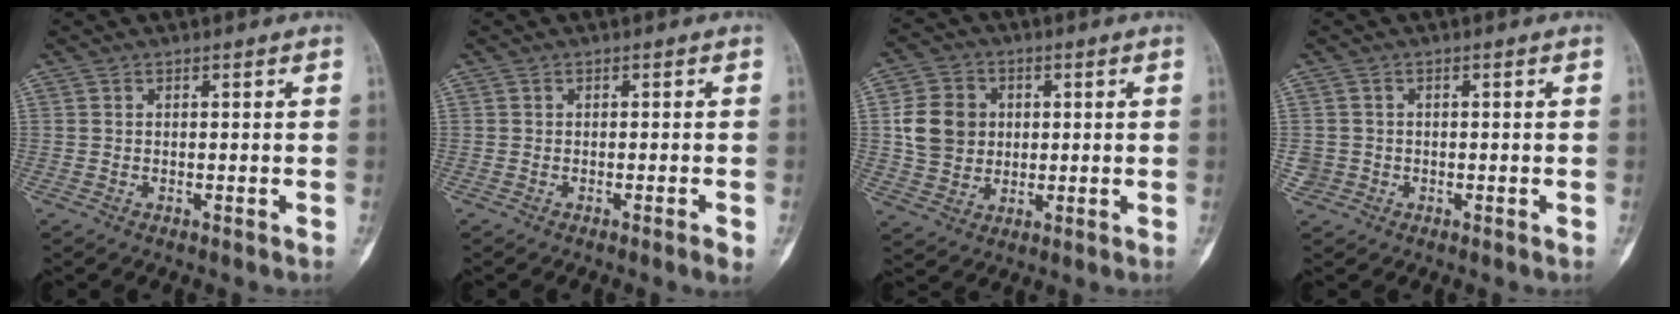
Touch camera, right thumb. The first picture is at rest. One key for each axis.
{"total": 1.7, "fx": -0.9, "fy": -0.1, "fz": 1.5, "tx": -0.022, "ty": -0.005, "tz": -0.013}
{"total": 9.9, "fx": 1.1, "fy": 8.6, "fz": 4.6, "tx": -0.059, "ty": 0.004, "tz": 0.021}
{"total": 2.2, "fx": -0.6, "fy": 2.1, "fz": 0.1, "tx": 0.014, "ty": 0.008, "tz": -0.012}